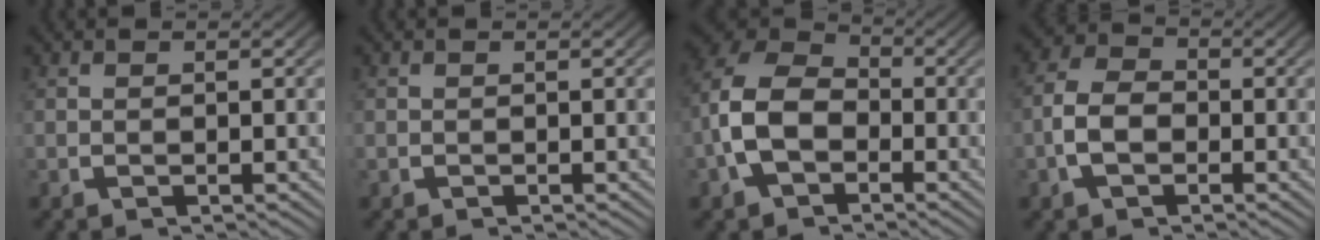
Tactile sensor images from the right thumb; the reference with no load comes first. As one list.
[{"total": 0.0}, {"total": 9.4, "force": [-0.9, 7.1, 6.0], "torque": [-0.131, -0.021, -0.011]}, {"total": 4.5, "force": [-0.9, 3.2, 3.1], "torque": [-0.063, -0.011, -0.017]}]